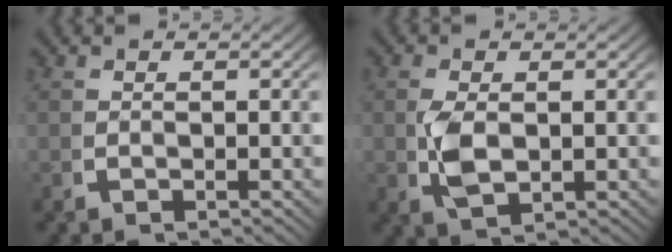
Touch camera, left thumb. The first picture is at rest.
{"total": 3.1, "force": [0.1, 1.9, 2.4], "torque": [-0.066, -0.015, 0.015]}